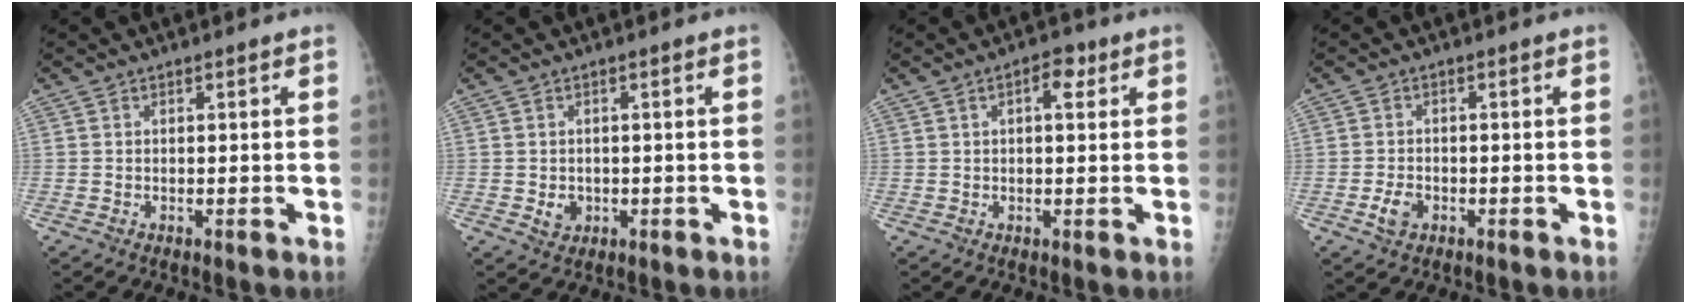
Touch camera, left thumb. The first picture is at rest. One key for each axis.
{"total": 2.4, "fx": -0.3, "fy": 2.1, "fz": 1.1, "tx": -0.010, "ty": 0.000, "tz": 0.003}
{"total": 3.8, "fx": 1.4, "fy": 1.8, "fz": 3.0, "tx": -0.036, "ty": 0.004, "tz": 0.017}
{"total": 3.0, "fx": -1.3, "fy": 2.0, "fz": 1.8, "tx": -0.033, "ty": 0.001, "tz": -0.022}